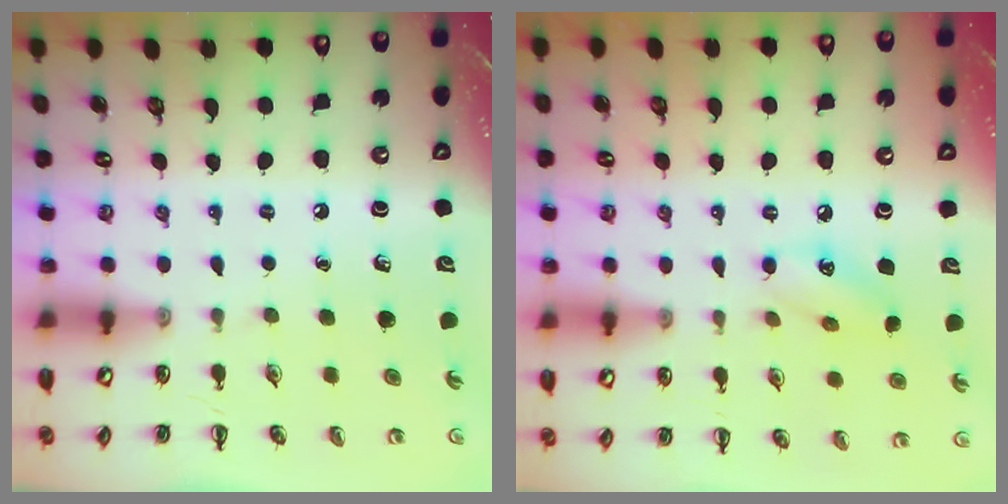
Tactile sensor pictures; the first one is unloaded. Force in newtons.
{"total": 7.0, "press": 7.0, "slide": 0.7}